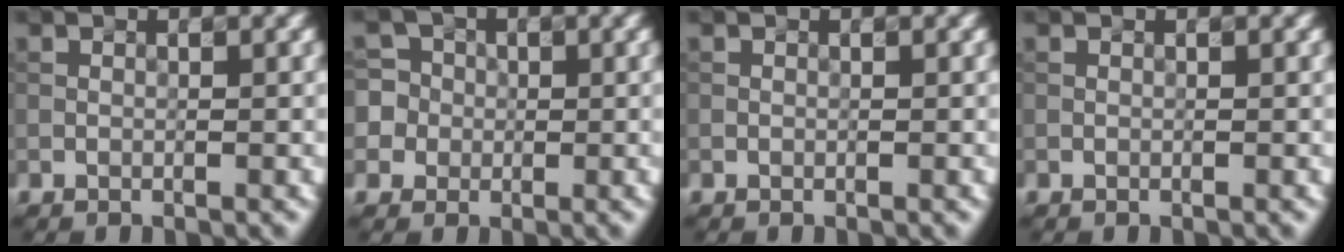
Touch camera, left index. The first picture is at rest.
{"total": 5.8, "force": [0.0, 5.6, 1.3], "torque": [-0.019, 0.033, -0.020]}
{"total": 0.0}
{"total": 0.0}